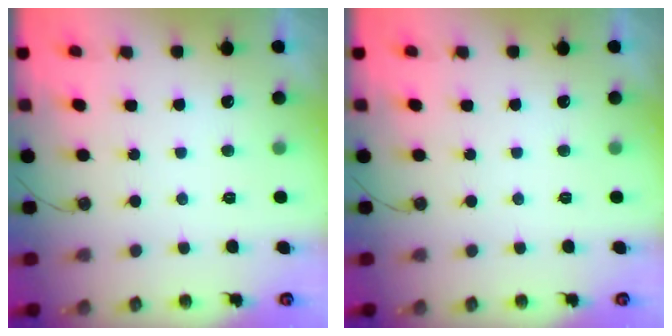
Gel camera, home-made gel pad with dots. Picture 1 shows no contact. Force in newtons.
{"total": 0.0}